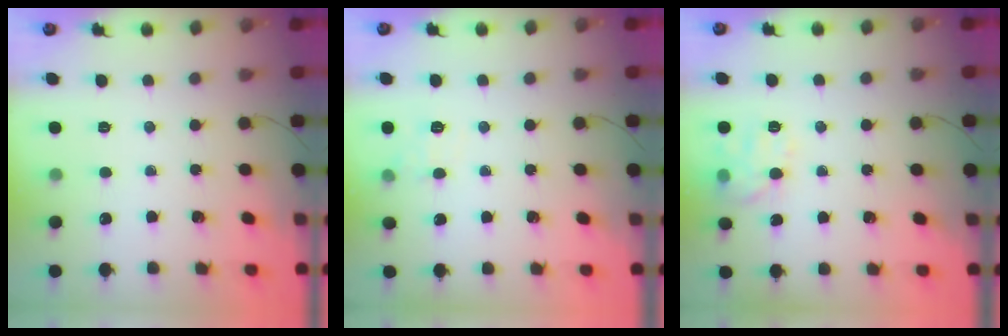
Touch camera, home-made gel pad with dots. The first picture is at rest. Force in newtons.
{"total": 6.3, "press": 6.0, "slide": 1.9}
{"total": 11.1, "press": 11.1, "slide": 0.4}